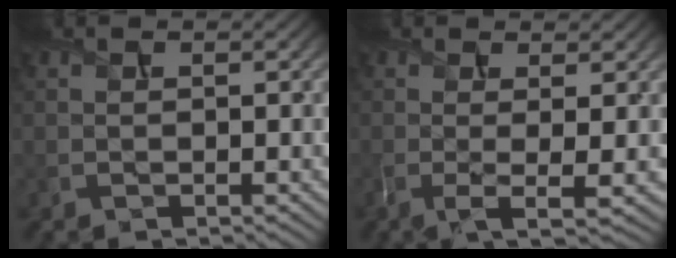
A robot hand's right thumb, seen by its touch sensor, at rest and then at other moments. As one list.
[{"total": 3.9, "force": [-0.1, 0.6, 3.8], "torque": [-0.074, -0.002, -0.004]}]